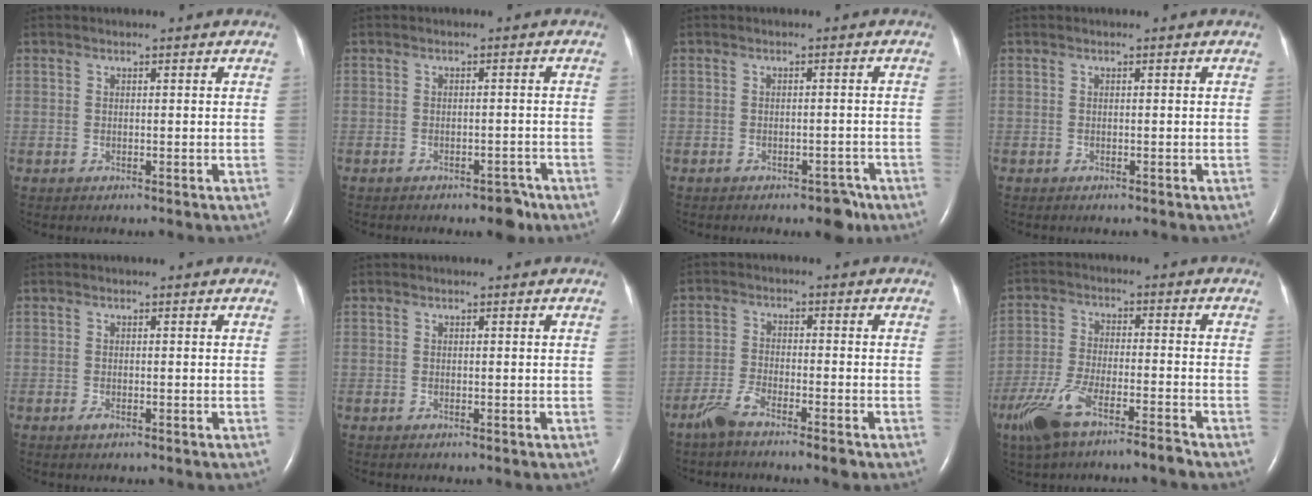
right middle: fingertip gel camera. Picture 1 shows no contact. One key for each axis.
{"total": 3.0, "fx": -2.3, "fy": 1.2, "fz": 1.5, "tx": -0.012, "ty": 0.004, "tz": -0.027}
{"total": 3.3, "fx": -2.5, "fy": 1.6, "fz": 1.6, "tx": -0.009, "ty": 0.006, "tz": -0.027}
{"total": 0.0}
{"total": 0.7, "fx": -0.4, "fy": 0.2, "fz": 0.6, "tx": -0.010, "ty": -0.001, "tz": -0.005}
{"total": 0.0}
{"total": 4.9, "fx": -3.9, "fy": 0.6, "fz": 3.0, "tx": -0.065, "ty": -0.001, "tz": -0.075}
{"total": 9.4, "fx": -6.7, "fy": 1.4, "fz": 6.6, "tx": -0.142, "ty": -0.013, "tz": -0.127}